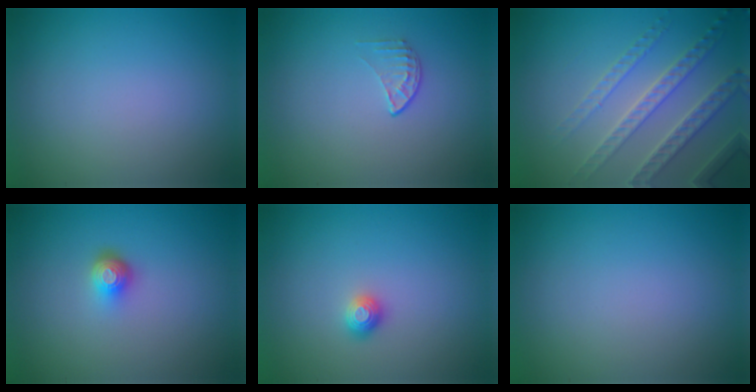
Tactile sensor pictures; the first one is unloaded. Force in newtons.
{"total": 1.1, "press": 0.7, "slide": 0.9}
{"total": 4.0, "press": 3.9, "slide": 0.8}
{"total": 2.0, "press": 1.5, "slide": 1.4}
{"total": 1.1, "press": 1.0, "slide": 0.3}
{"total": 0.0}